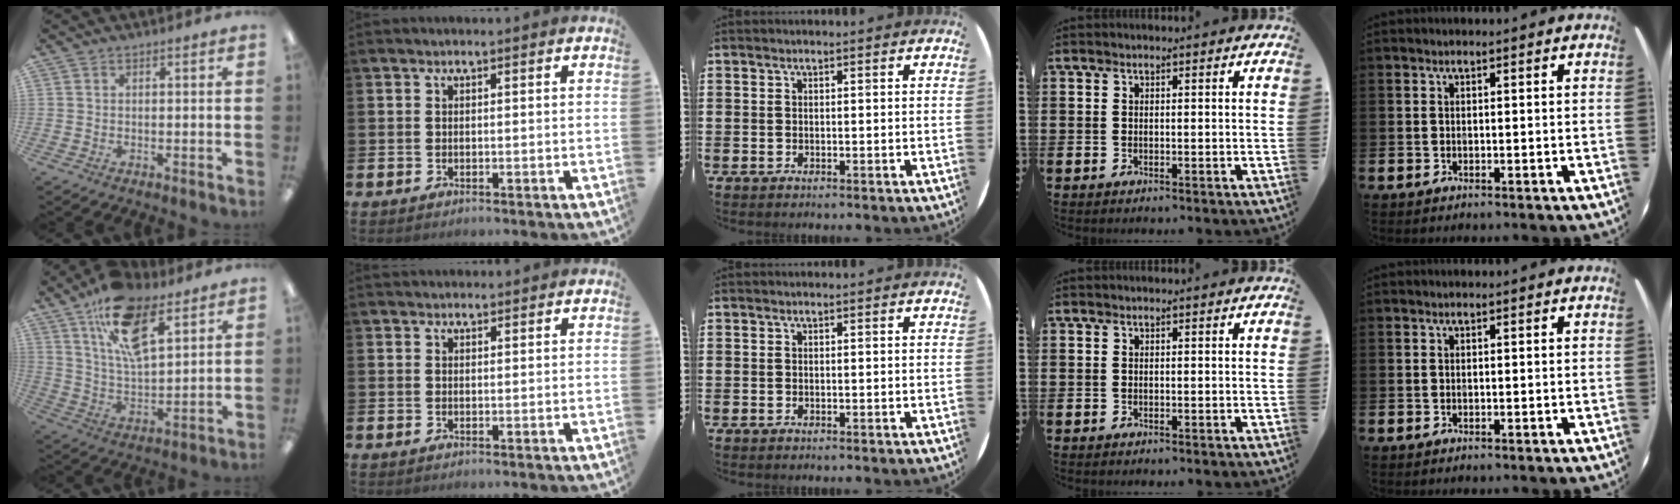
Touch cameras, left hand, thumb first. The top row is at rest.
{"thumb": {"total": 16.9, "force": [10.0, 7.7, 11.2], "torque": [-0.192, -0.033, 0.175]}, "index": {"total": 1.2, "force": [1.2, 0.4, 0.0], "torque": [0.009, 0.003, 0.019]}}